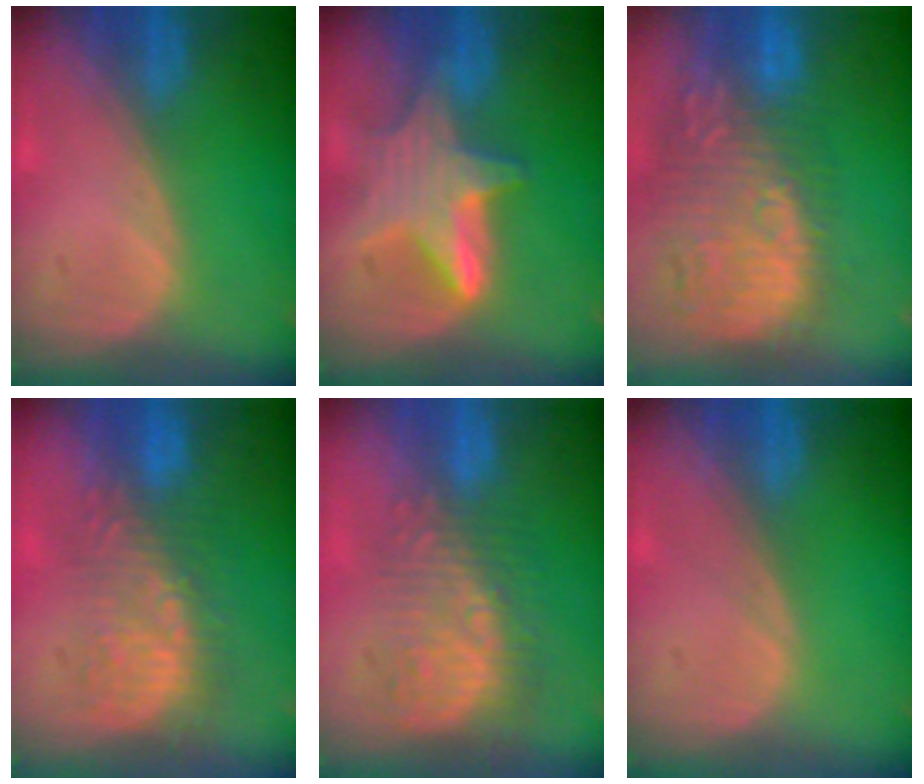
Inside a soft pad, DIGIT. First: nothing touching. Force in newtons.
{"total": 7.2, "press": 7.2, "slide": 0.4}
{"total": 13.5, "press": 12.1, "slide": 5.9}
{"total": 8.7, "press": 8.3, "slide": 2.5}
{"total": 10.0, "press": 8.7, "slide": 4.8}
{"total": 0.0}